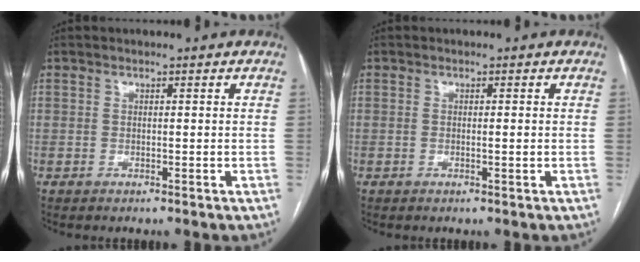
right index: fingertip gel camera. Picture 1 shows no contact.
{"total": 0.7, "force": [-0.1, 0.0, 0.7], "torque": [-0.014, 0.000, -0.001]}